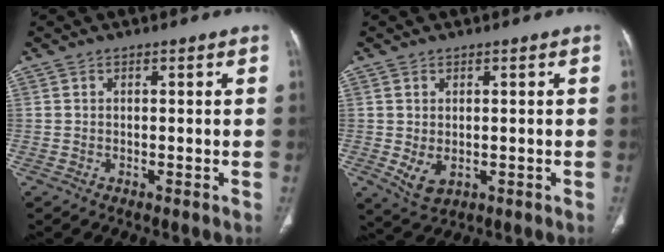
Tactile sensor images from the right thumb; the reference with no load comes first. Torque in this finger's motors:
{"motor_torque": [-0.53, 0.00, -0.25, 0.20, 0.01]}